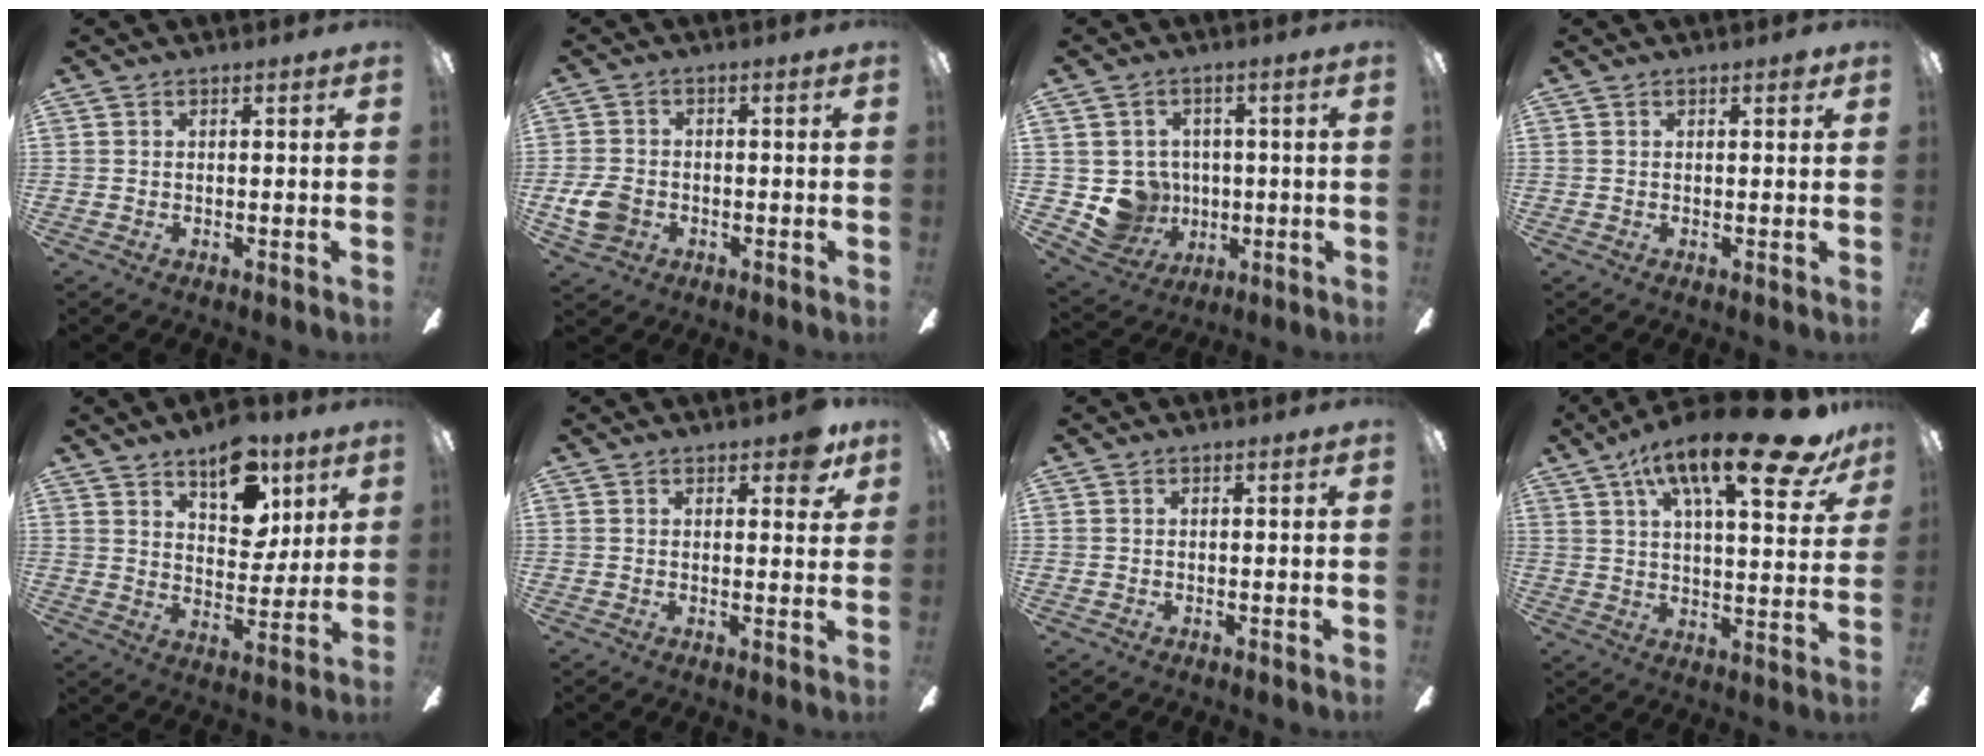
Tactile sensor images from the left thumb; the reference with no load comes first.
{"total": 6.8, "force": [-1.9, 5.3, 3.8], "torque": [-0.086, 0.009, -0.037]}
{"total": 8.6, "force": [0.0, 8.5, 1.6], "torque": [-0.066, -0.009, 0.011]}
{"total": 1.2, "force": [0.8, 0.4, 0.8], "torque": [-0.010, -0.001, 0.012]}
{"total": 13.7, "force": [8.3, 7.5, 7.9], "torque": [-0.102, -0.035, 0.147]}
{"total": 5.4, "force": [3.4, 2.3, 3.5], "torque": [-0.035, -0.013, 0.053]}
{"total": 0.0}
{"total": 22.3, "force": [13.2, 6.3, 16.8], "torque": [-0.257, -0.067, 0.204]}